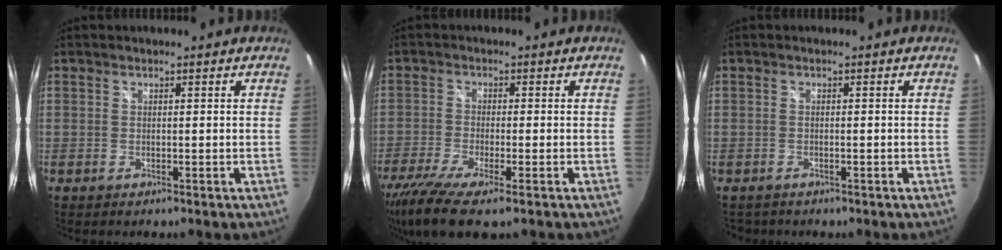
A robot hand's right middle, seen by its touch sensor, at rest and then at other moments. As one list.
[{"total": 10.7, "force": [-7.2, 2.0, 7.7], "torque": [-0.172, -0.047, -0.131]}, {"total": 2.1, "force": [-1.6, 1.2, 0.6], "torque": [-0.015, -0.007, -0.023]}]